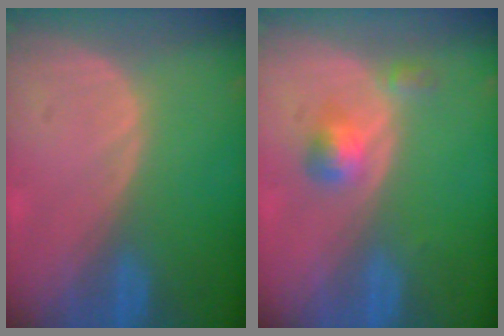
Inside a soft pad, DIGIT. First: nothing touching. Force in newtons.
{"total": 3.3, "press": 3.1, "slide": 1.2}